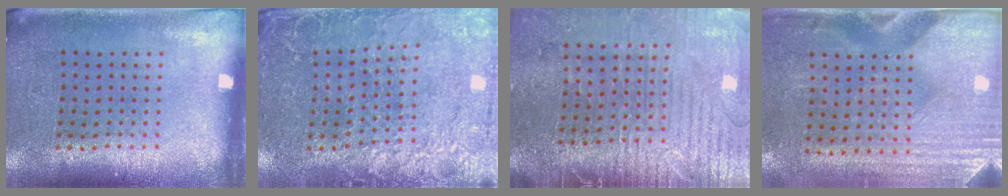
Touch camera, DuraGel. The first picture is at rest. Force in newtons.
{"total": 2.9, "press": 2.8, "slide": 0.7}
{"total": 3.5, "press": 3.3, "slide": 1.3}
{"total": 3.0, "press": 2.6, "slide": 1.6}